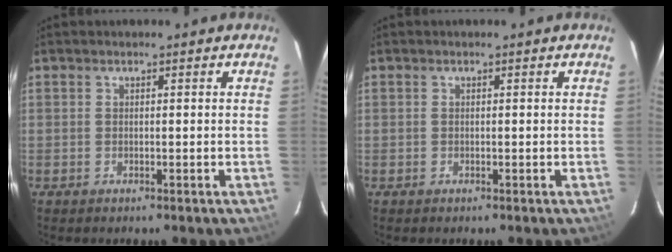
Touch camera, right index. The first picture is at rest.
{"total": 0.0}